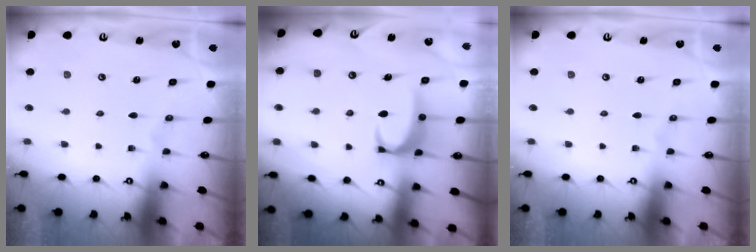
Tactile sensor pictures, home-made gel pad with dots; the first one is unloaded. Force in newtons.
{"total": 3.0, "press": 3.0, "slide": 0.4}
{"total": 0.0}